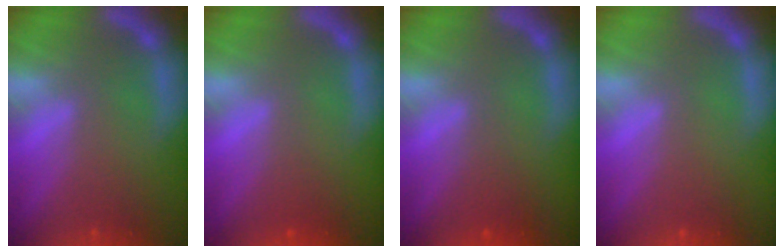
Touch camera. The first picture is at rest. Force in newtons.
{"total": 1.0}
{"total": 1.4}
{"total": 0.0}